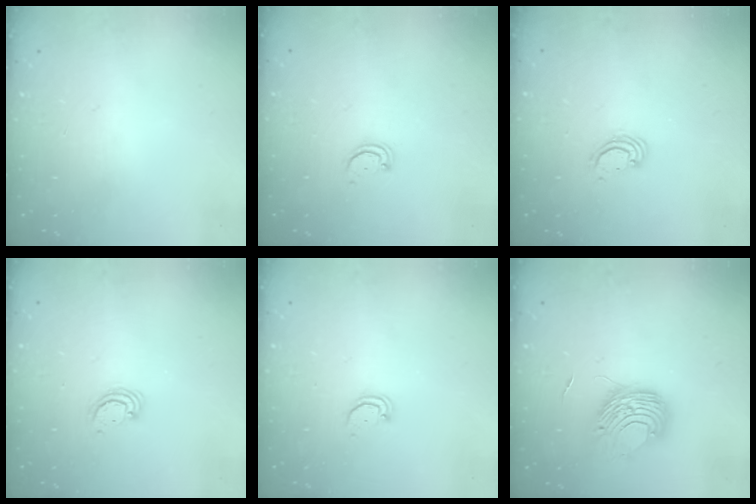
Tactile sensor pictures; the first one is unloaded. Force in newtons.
{"total": 2.2, "press": 2.2, "slide": 0.2}
{"total": 3.0, "press": 3.0, "slide": 0.3}
{"total": 3.0, "press": 2.9, "slide": 0.3}
{"total": 2.1, "press": 2.1, "slide": 0.2}
{"total": 8.8, "press": 8.8, "slide": 0.3}